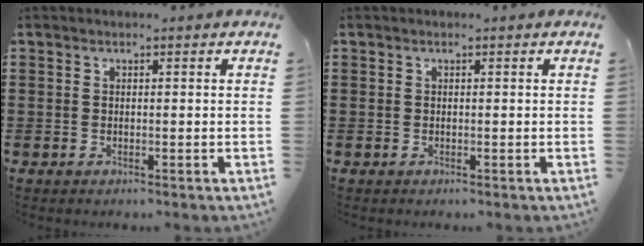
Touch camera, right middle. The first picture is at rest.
{"total": 0.0}